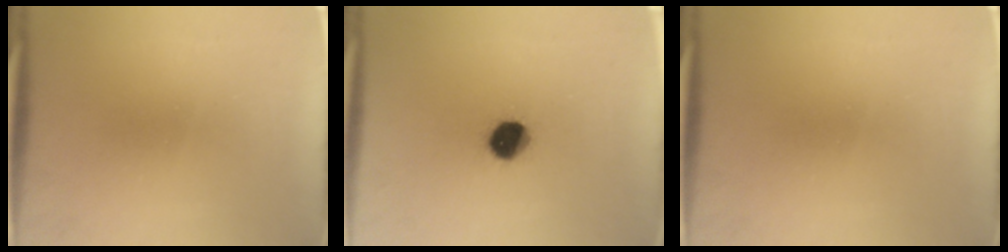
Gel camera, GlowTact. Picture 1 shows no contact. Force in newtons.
{"total": 7.9}
{"total": 0.0}